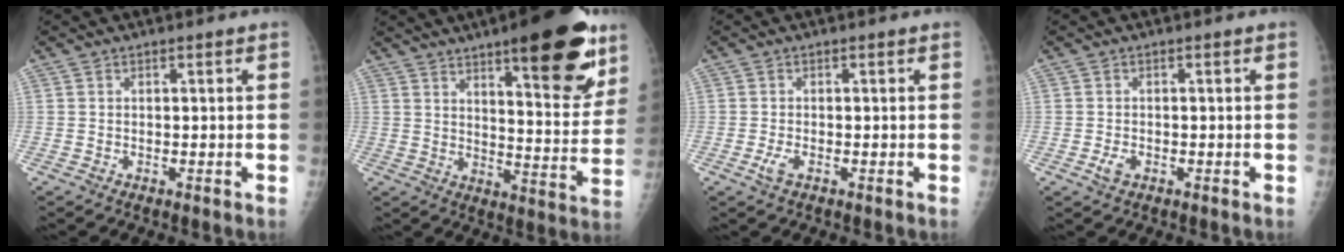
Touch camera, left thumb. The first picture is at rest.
{"total": 20.9, "force": [12.4, 6.0, 15.7], "torque": [-0.175, -0.063, 0.175]}
{"total": 1.9, "force": [-0.6, 0.9, 1.6], "torque": [-0.035, -0.001, -0.012]}
{"total": 1.8, "force": [-0.7, 1.2, 1.2], "torque": [-0.024, -0.001, -0.013]}